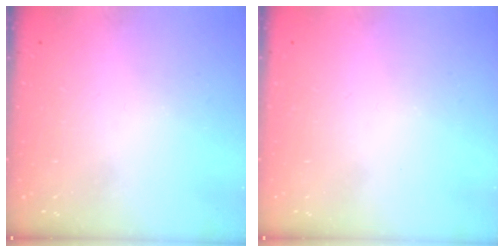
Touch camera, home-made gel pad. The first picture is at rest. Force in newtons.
{"total": 1.7, "press": 1.6, "slide": 0.1}